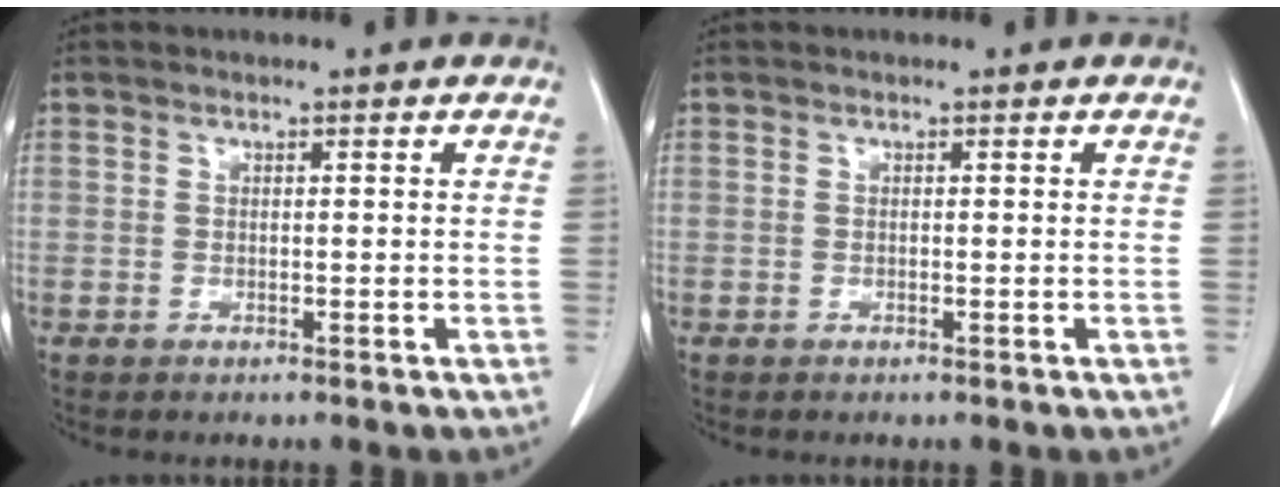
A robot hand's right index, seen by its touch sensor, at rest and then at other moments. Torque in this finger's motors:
{"motor_torque": [0.00, 0.00, 0.00, 0.00]}